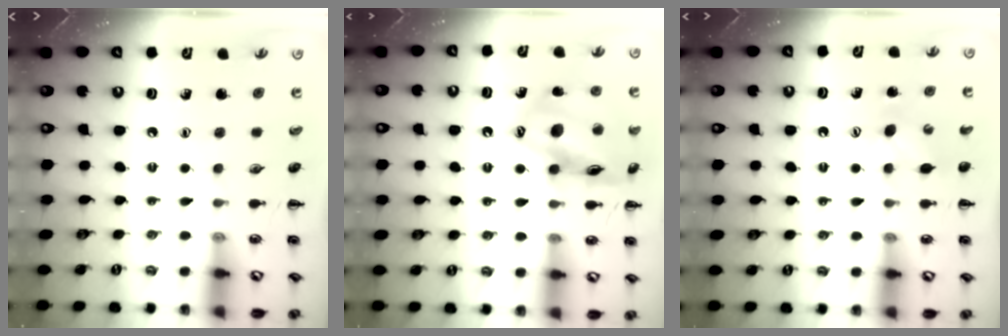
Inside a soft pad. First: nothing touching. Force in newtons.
{"total": 16.1, "press": 15.9, "slide": 2.7}
{"total": 4.2, "press": 4.1, "slide": 1.1}